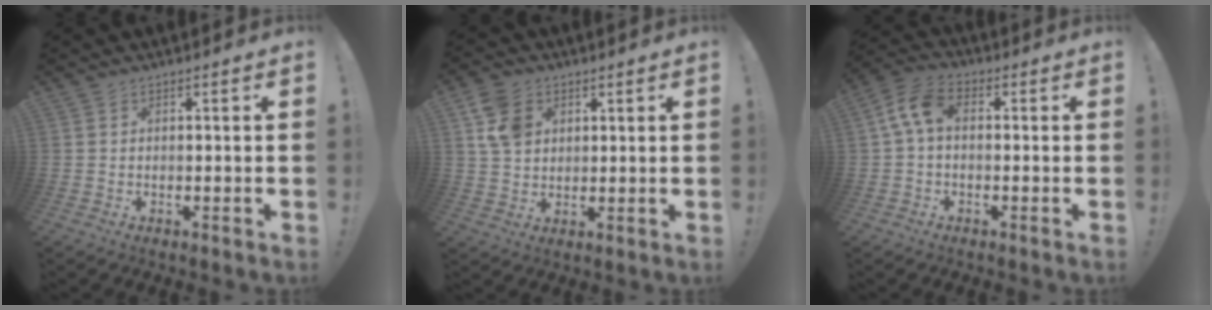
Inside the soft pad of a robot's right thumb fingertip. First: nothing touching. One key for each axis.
{"total": 9.8, "fx": 3.7, "fy": 7.4, "fz": 5.1, "tx": -0.100, "ty": -0.005, "tz": 0.073}
{"total": 8.2, "fx": 1.0, "fy": 4.6, "fz": 6.7, "tx": -0.142, "ty": 0.007, "tz": 0.023}